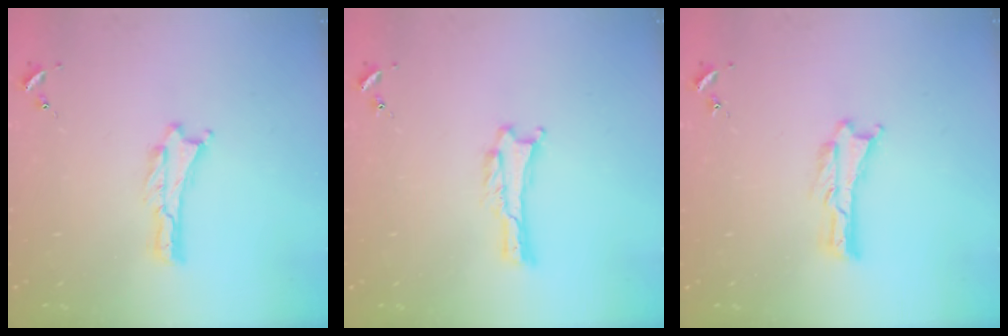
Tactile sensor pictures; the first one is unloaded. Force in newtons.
{"total": 0.0}
{"total": 0.0}